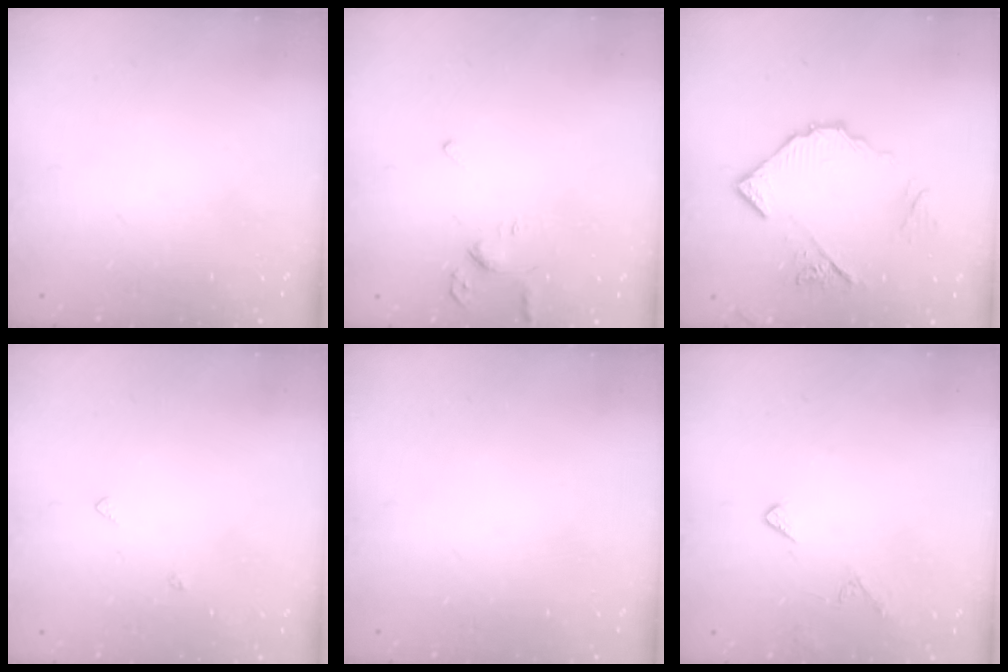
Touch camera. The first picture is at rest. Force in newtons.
{"total": 3.5, "press": 3.4, "slide": 0.7}
{"total": 10.6, "press": 10.5, "slide": 1.2}
{"total": 4.4, "press": 4.4, "slide": 0.4}
{"total": 0.0}
{"total": 6.9, "press": 6.9, "slide": 0.5}